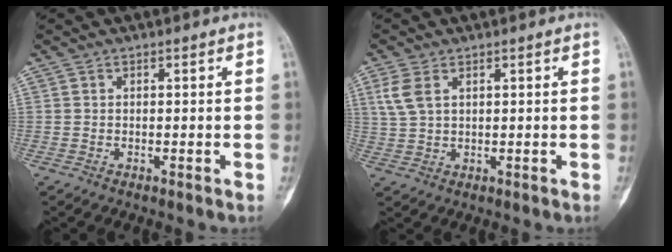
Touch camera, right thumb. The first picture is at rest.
{"total": 4.5, "force": [1.8, 2.5, 3.2], "torque": [-0.077, 0.004, 0.045]}